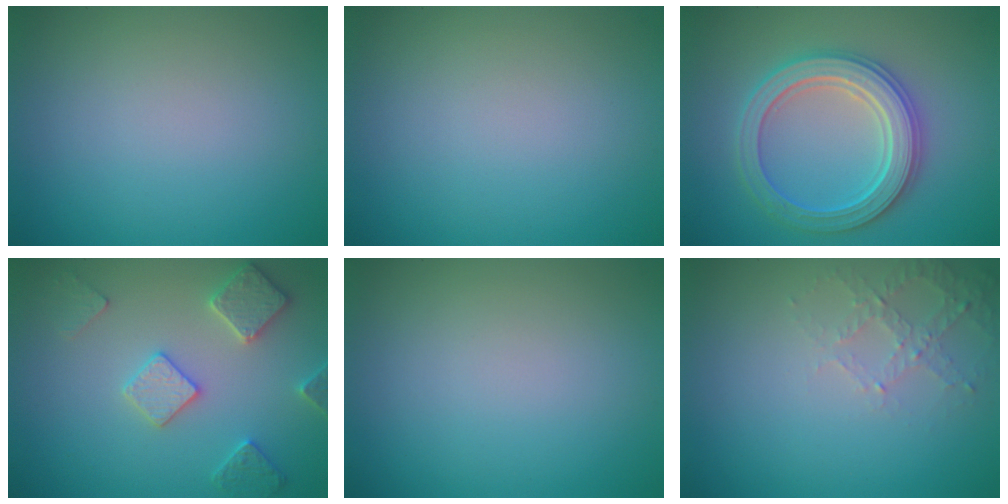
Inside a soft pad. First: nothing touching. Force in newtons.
{"total": 0.0}
{"total": 5.5, "press": 5.5, "slide": 0.9}
{"total": 3.3, "press": 3.2, "slide": 0.8}
{"total": 0.0}
{"total": 2.2, "press": 2.1, "slide": 0.6}